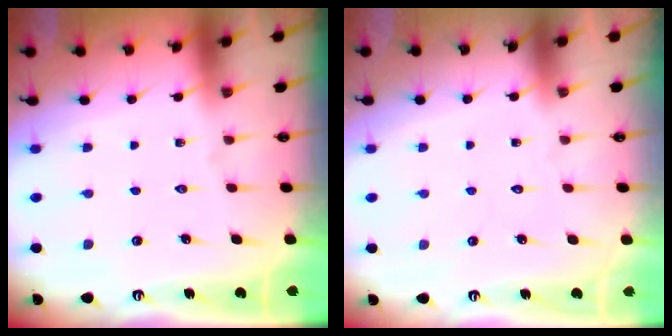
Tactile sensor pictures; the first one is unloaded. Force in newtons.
{"total": 1.8, "press": 1.7, "slide": 0.1}